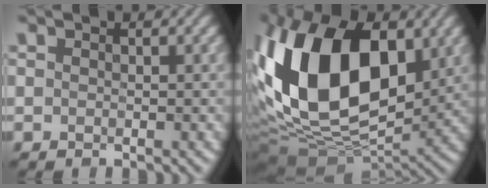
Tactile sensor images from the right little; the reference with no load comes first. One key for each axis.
{"total": 17.8, "fx": 2.7, "fy": 10.6, "fz": 14.0, "tx": -0.288, "ty": 0.012, "tz": 0.041}